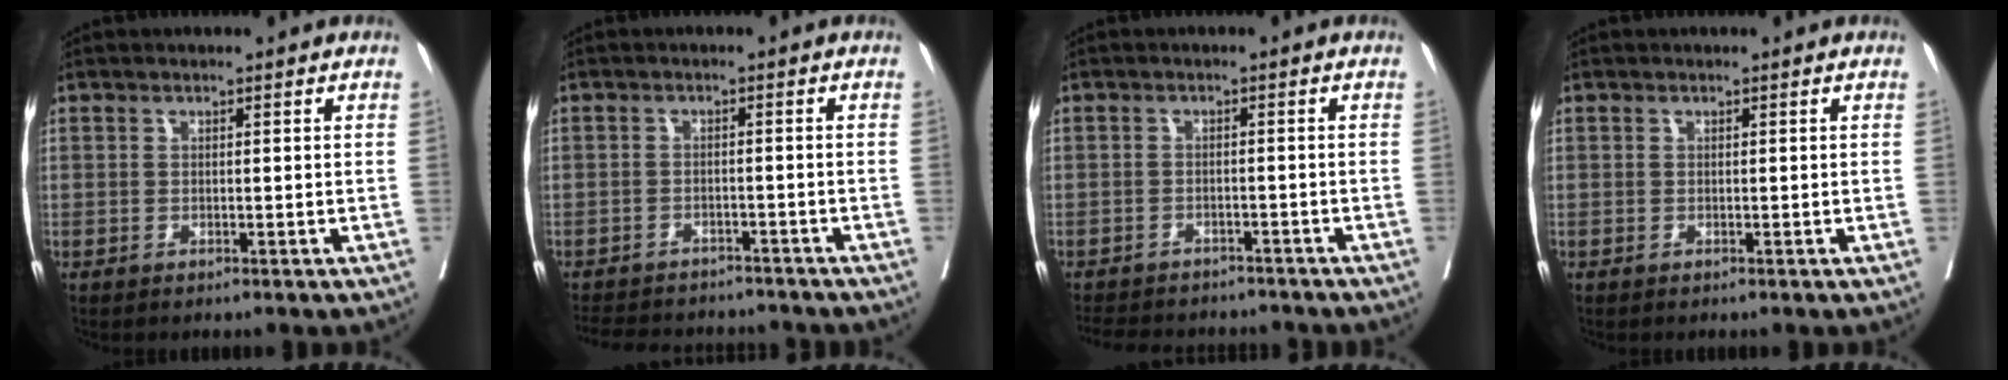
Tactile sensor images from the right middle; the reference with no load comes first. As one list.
[{"total": 11.7, "force": [-10.7, 3.7, 3.1], "torque": [-0.061, 0.006, -0.140]}, {"total": 10.9, "force": [-9.9, 3.7, 2.9], "torque": [-0.056, 0.004, -0.127]}, {"total": 0.0}]